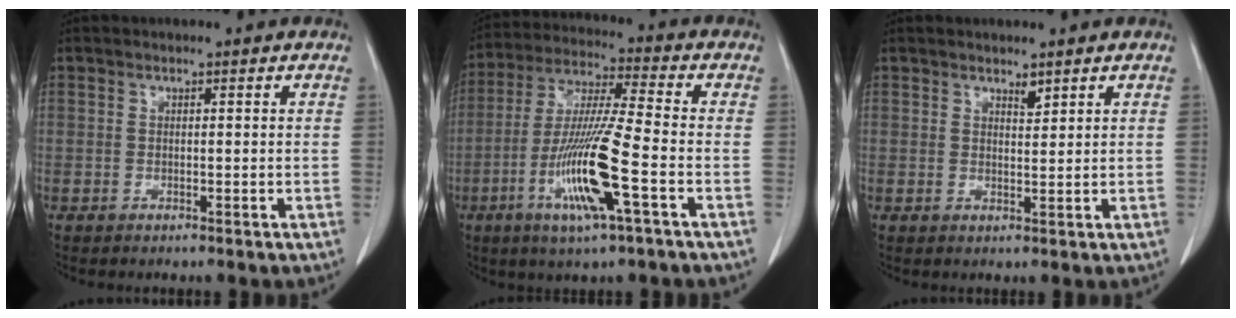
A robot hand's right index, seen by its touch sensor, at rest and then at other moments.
{"total": 14.2, "force": [-4.9, 0.2, 13.3], "torque": [-0.269, -0.017, -0.095]}
{"total": 1.4, "force": [1.2, 0.3, 0.6], "torque": [-0.012, -0.006, 0.021]}